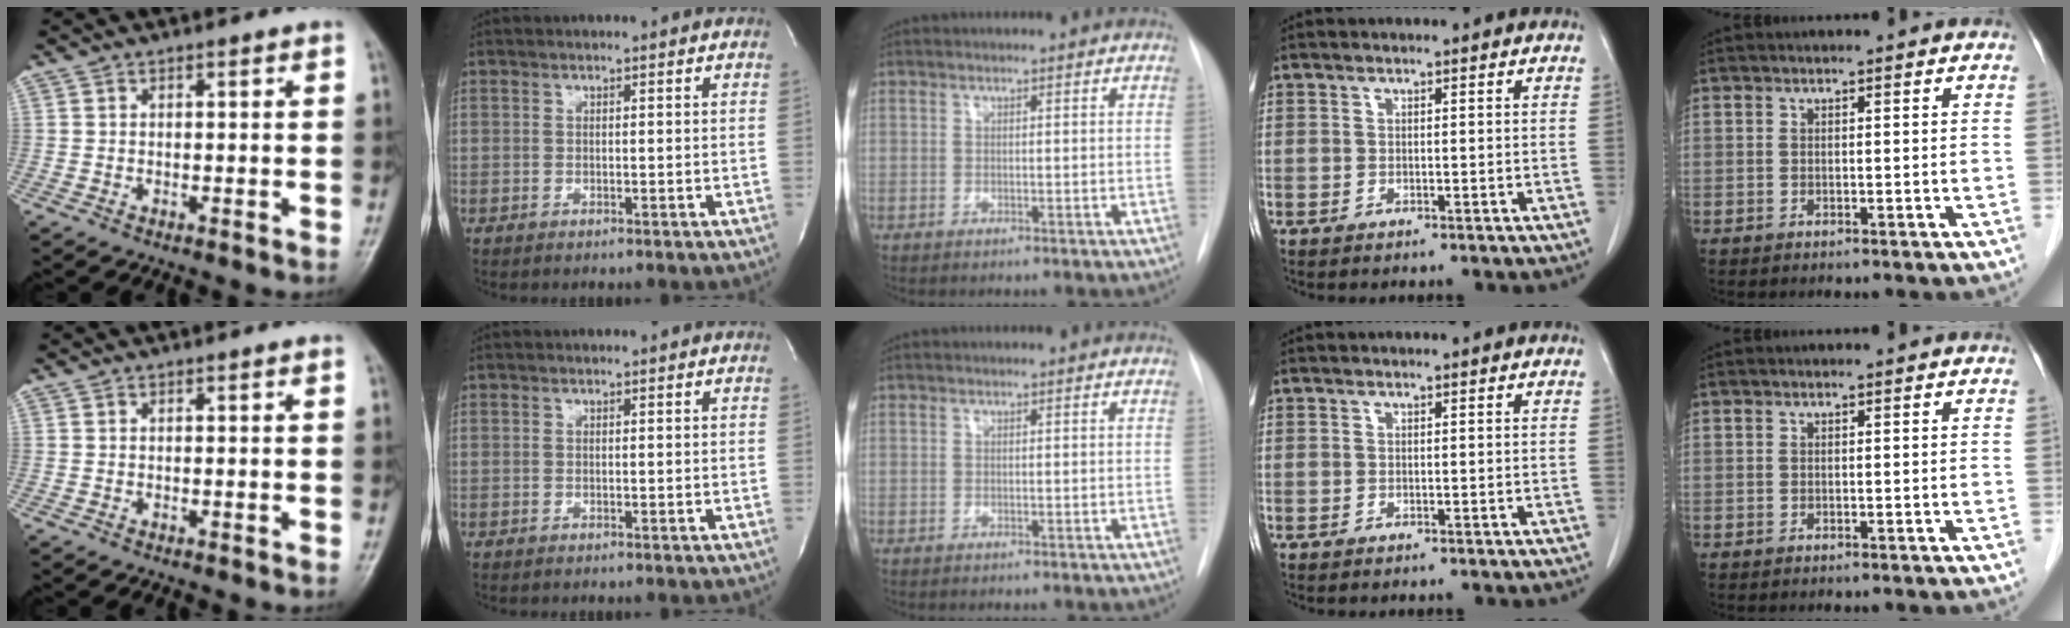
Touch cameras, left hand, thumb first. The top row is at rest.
{}